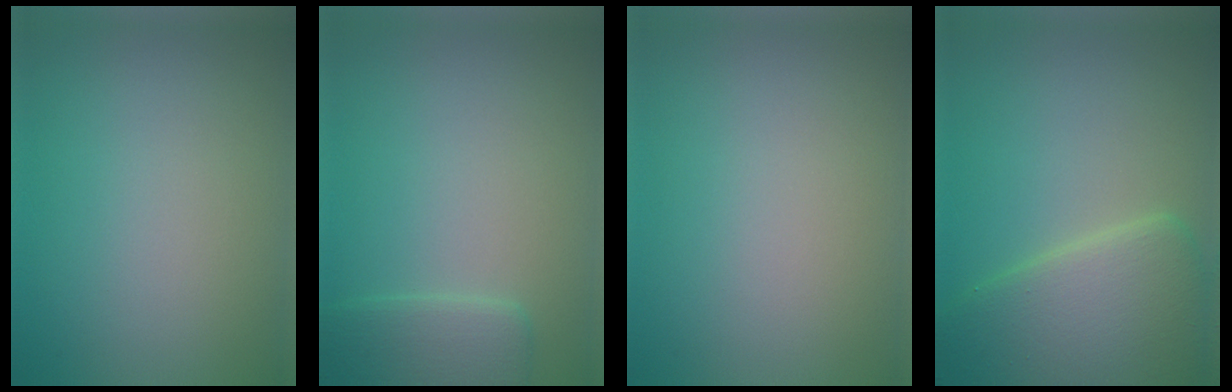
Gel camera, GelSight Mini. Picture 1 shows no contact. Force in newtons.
{"total": 2.9, "press": 2.8, "slide": 0.2}
{"total": 0.0}
{"total": 8.1, "press": 8.1, "slide": 0.6}